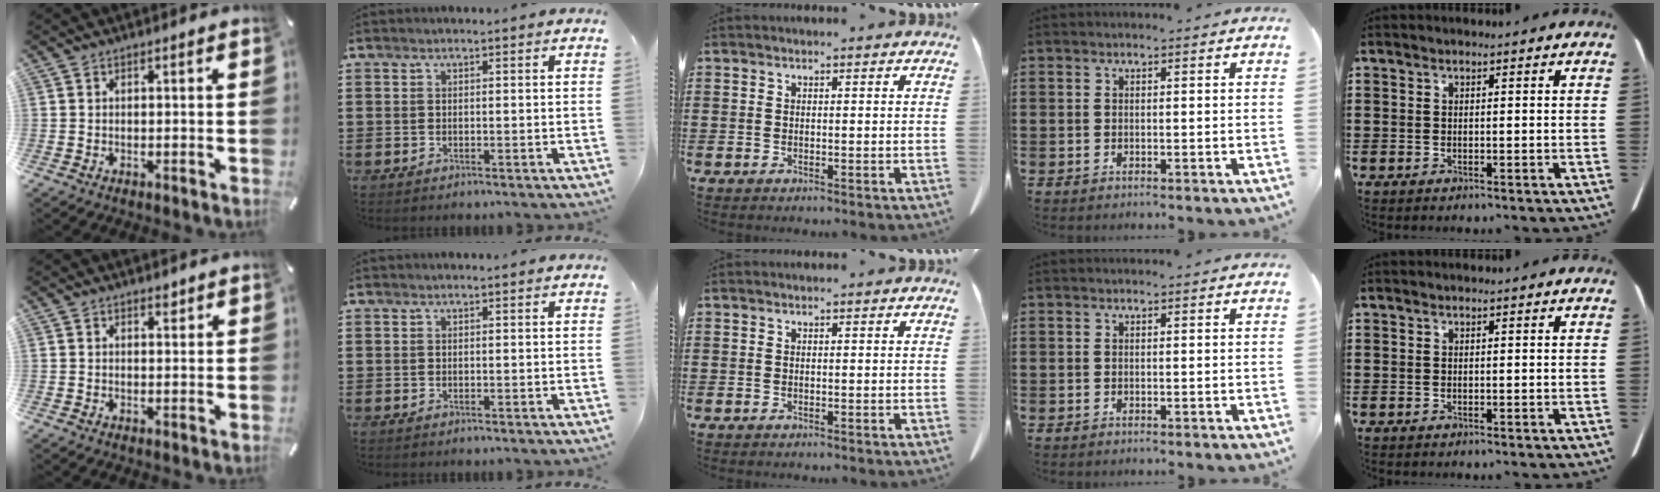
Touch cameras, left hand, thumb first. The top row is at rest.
{"thumb": {"total": 1.3, "force": [1.0, 0.8, 0.5], "torque": [-0.002, -0.002, 0.016]}}